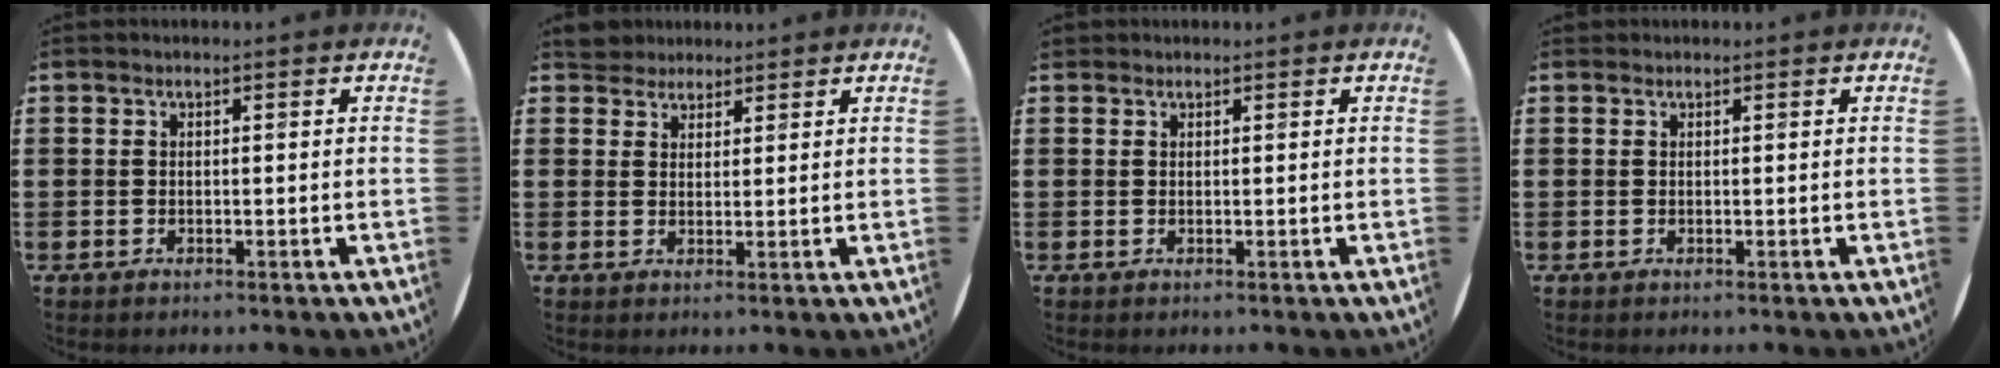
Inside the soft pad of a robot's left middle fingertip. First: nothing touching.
{"total": 3.2, "force": [2.9, 1.2, -0.3], "torque": [0.004, -0.001, 0.056]}
{"total": 0.6, "force": [0.5, 0.2, -0.1], "torque": [0.002, 0.004, 0.010]}
{"total": 0.0}